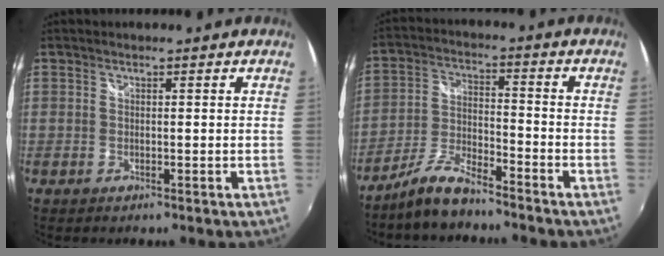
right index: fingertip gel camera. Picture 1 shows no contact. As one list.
[{"total": 7.8, "force": [-6.7, 1.4, 3.8], "torque": [-0.085, 0.010, -0.130]}]